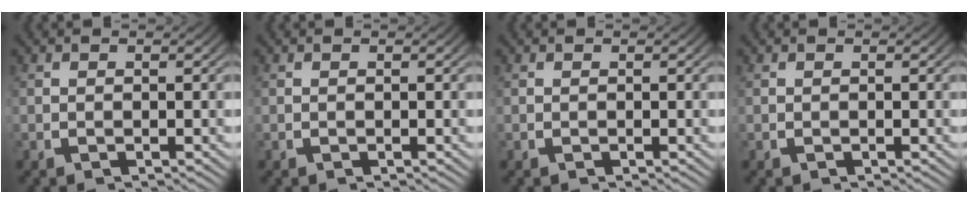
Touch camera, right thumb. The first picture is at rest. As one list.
[{"total": 0.0}, {"total": 0.0}, {"total": 0.0}]